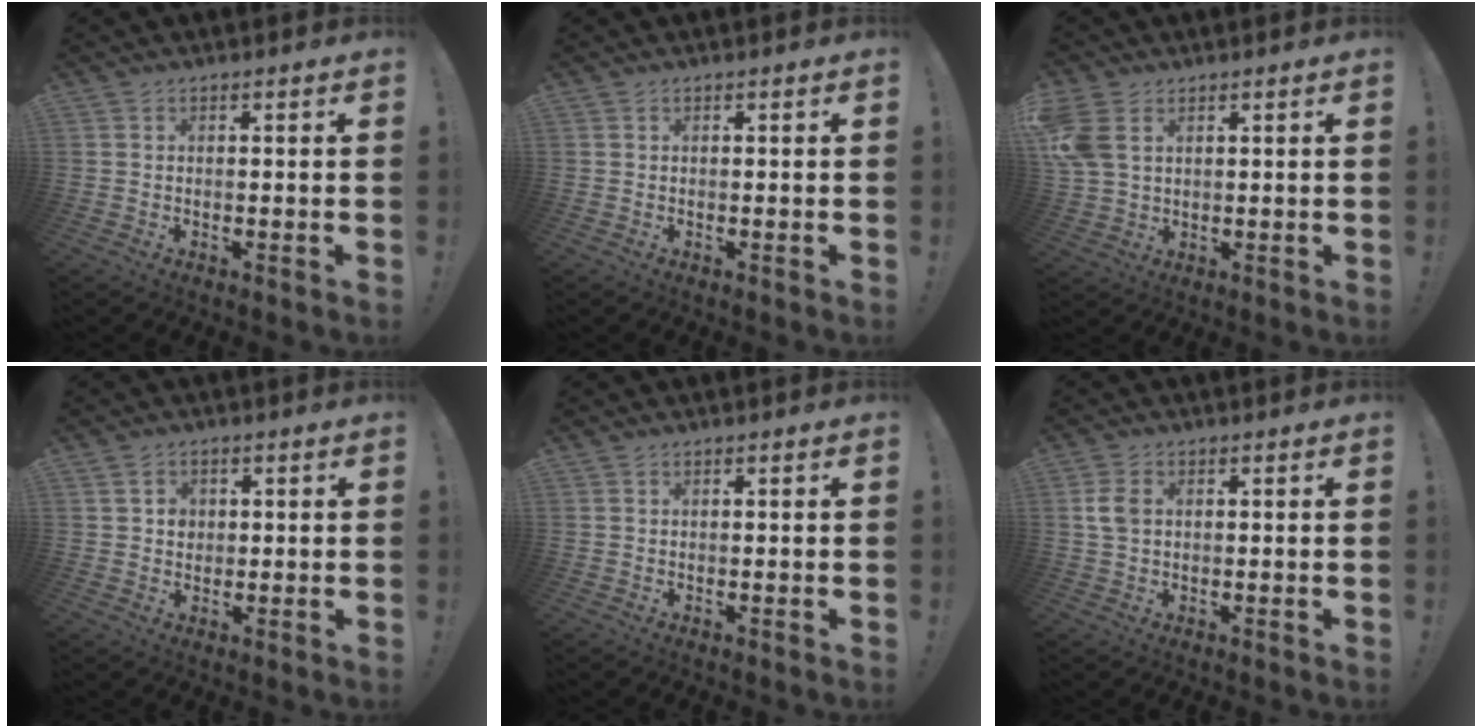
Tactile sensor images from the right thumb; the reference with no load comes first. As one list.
[{"total": 0.0}, {"total": 8.5, "force": [3.1, 5.8, 5.4], "torque": [-0.117, -0.003, 0.065]}, {"total": 3.2, "force": [0.9, 2.9, 0.9], "torque": [0.000, -0.007, 0.012]}, {"total": 0.0}, {"total": 4.4, "force": [0.8, 3.1, 3.0], "torque": [-0.057, 0.003, 0.014]}]